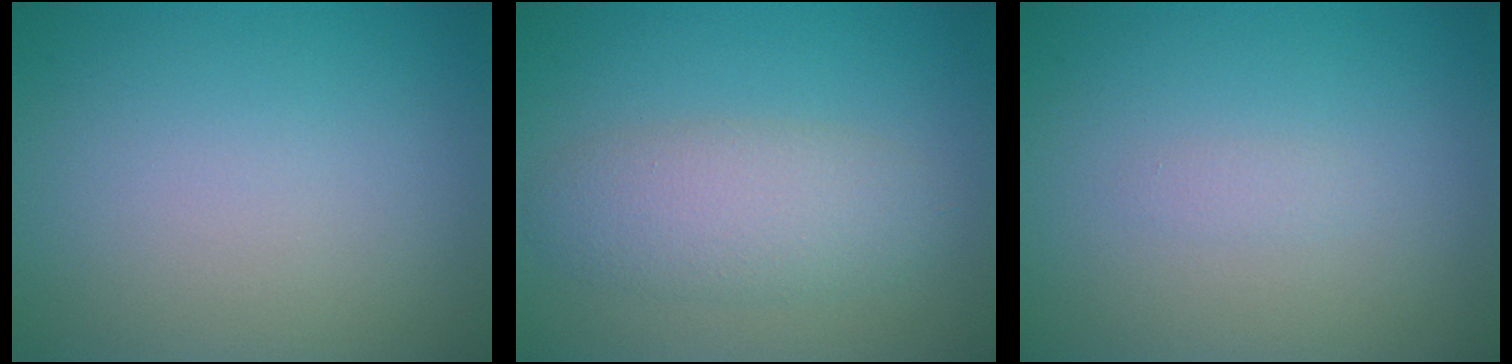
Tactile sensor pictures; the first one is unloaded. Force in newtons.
{"total": 4.1, "press": 4.0, "slide": 0.2}
{"total": 0.7, "press": 0.7, "slide": 0.1}